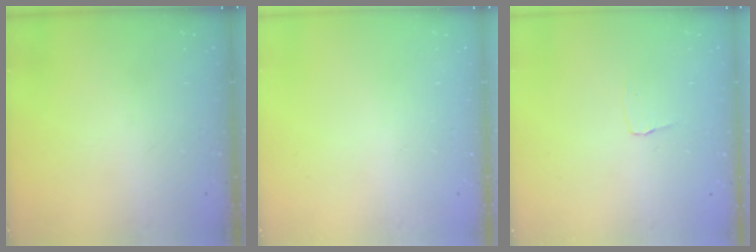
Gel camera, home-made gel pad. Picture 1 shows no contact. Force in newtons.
{"total": 0.0}
{"total": 2.9, "press": 2.8, "slide": 0.3}